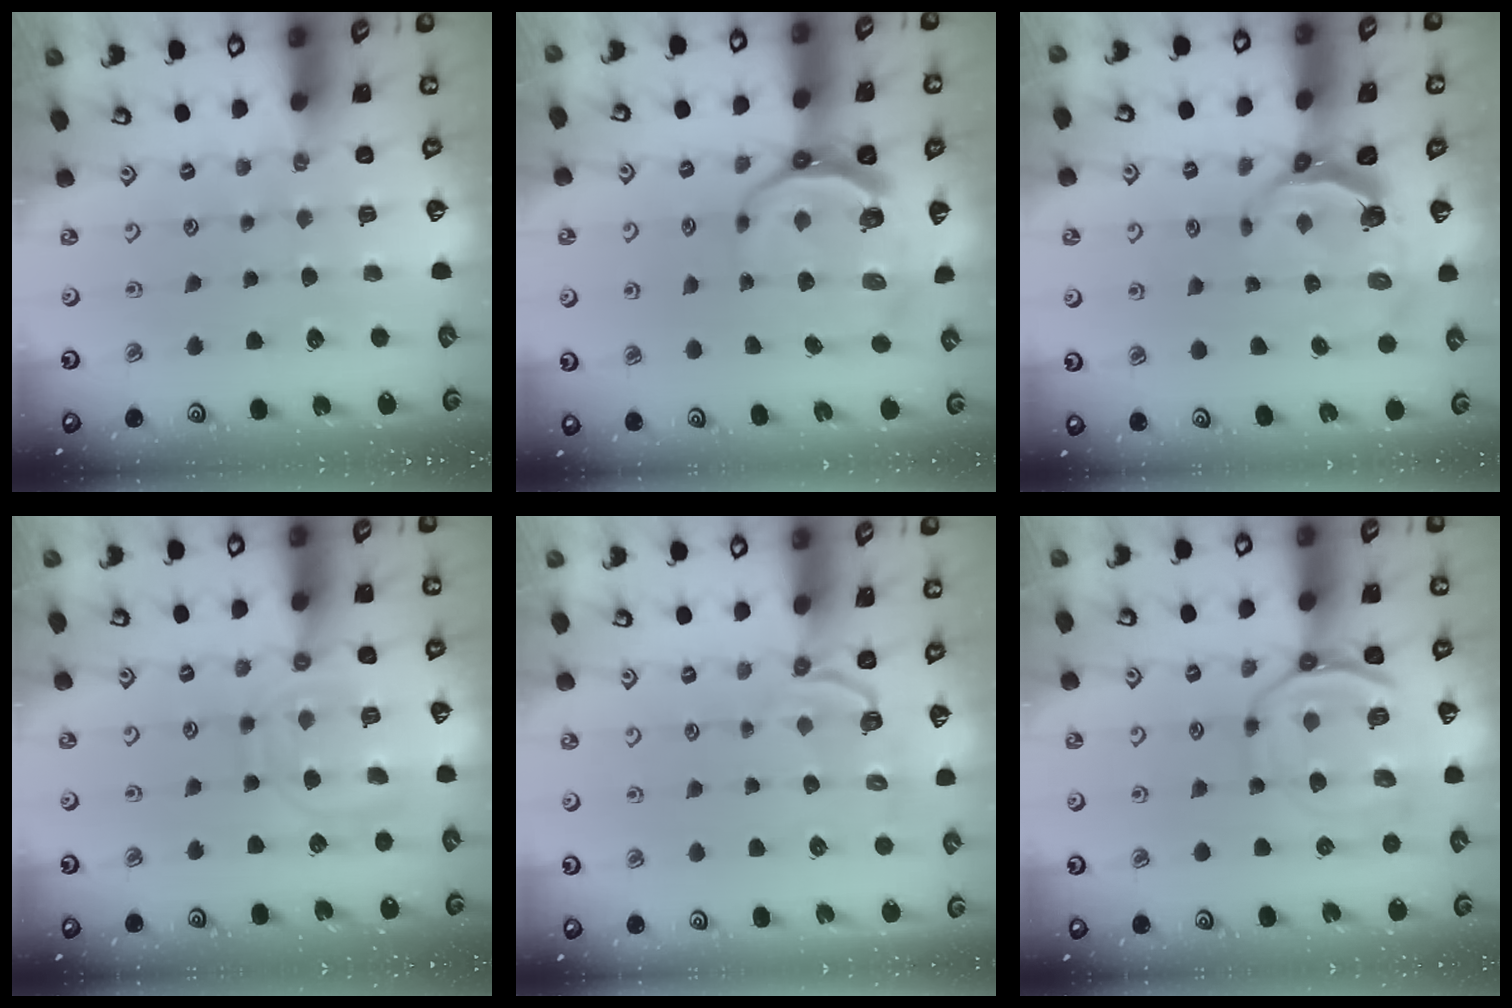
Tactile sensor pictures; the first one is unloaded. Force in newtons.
{"total": 9.1, "press": 8.1, "slide": 4.1}
{"total": 5.7, "press": 4.4, "slide": 3.6}
{"total": 11.8, "press": 11.7, "slide": 1.1}
{"total": 3.1, "press": 1.6, "slide": 2.6}
{"total": 12.5, "press": 12.5, "slide": 1.2}